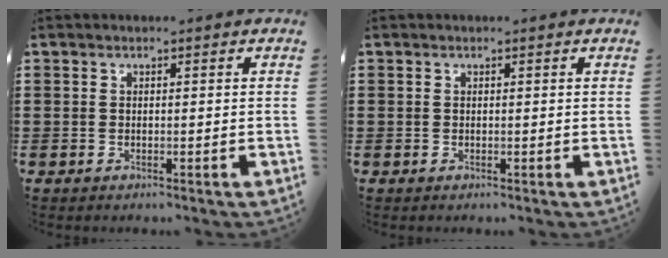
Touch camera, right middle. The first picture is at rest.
{"total": 0.0}